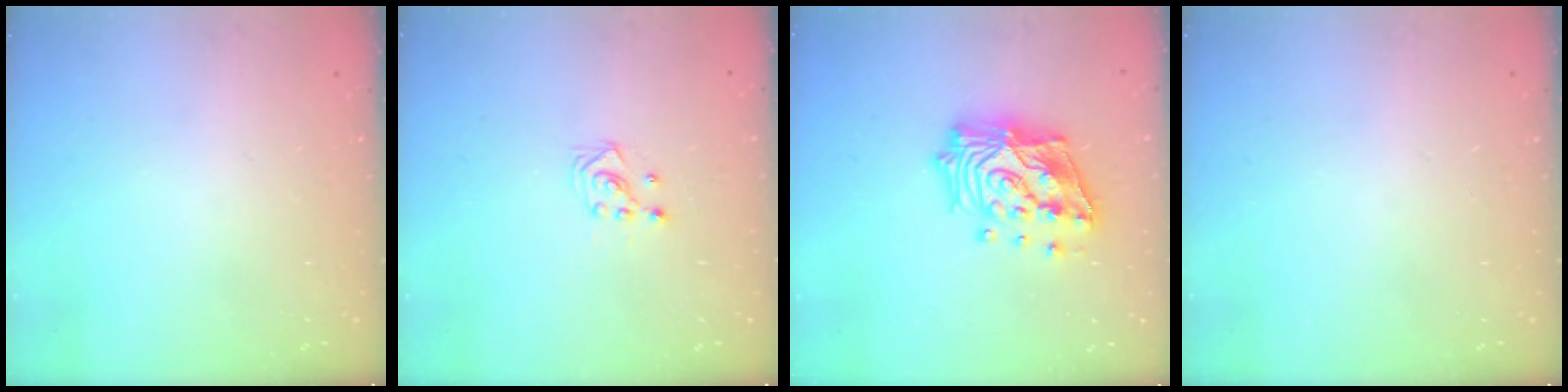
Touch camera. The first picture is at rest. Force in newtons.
{"total": 2.9, "press": 2.9, "slide": 0.3}
{"total": 20.1, "press": 19.9, "slide": 3.0}
{"total": 0.0}